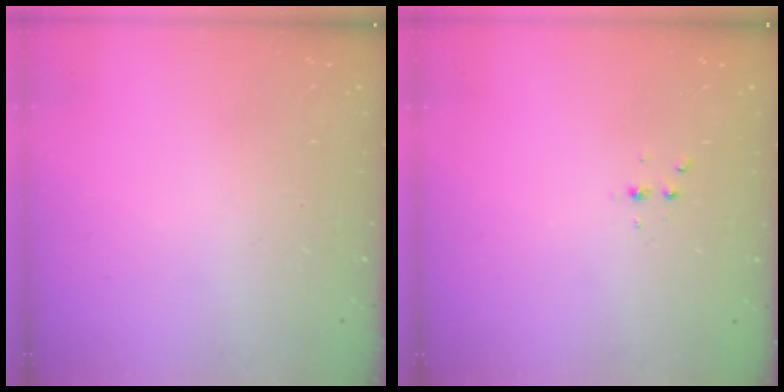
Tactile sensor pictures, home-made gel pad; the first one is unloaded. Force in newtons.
{"total": 2.3, "press": 2.3, "slide": 0.3}